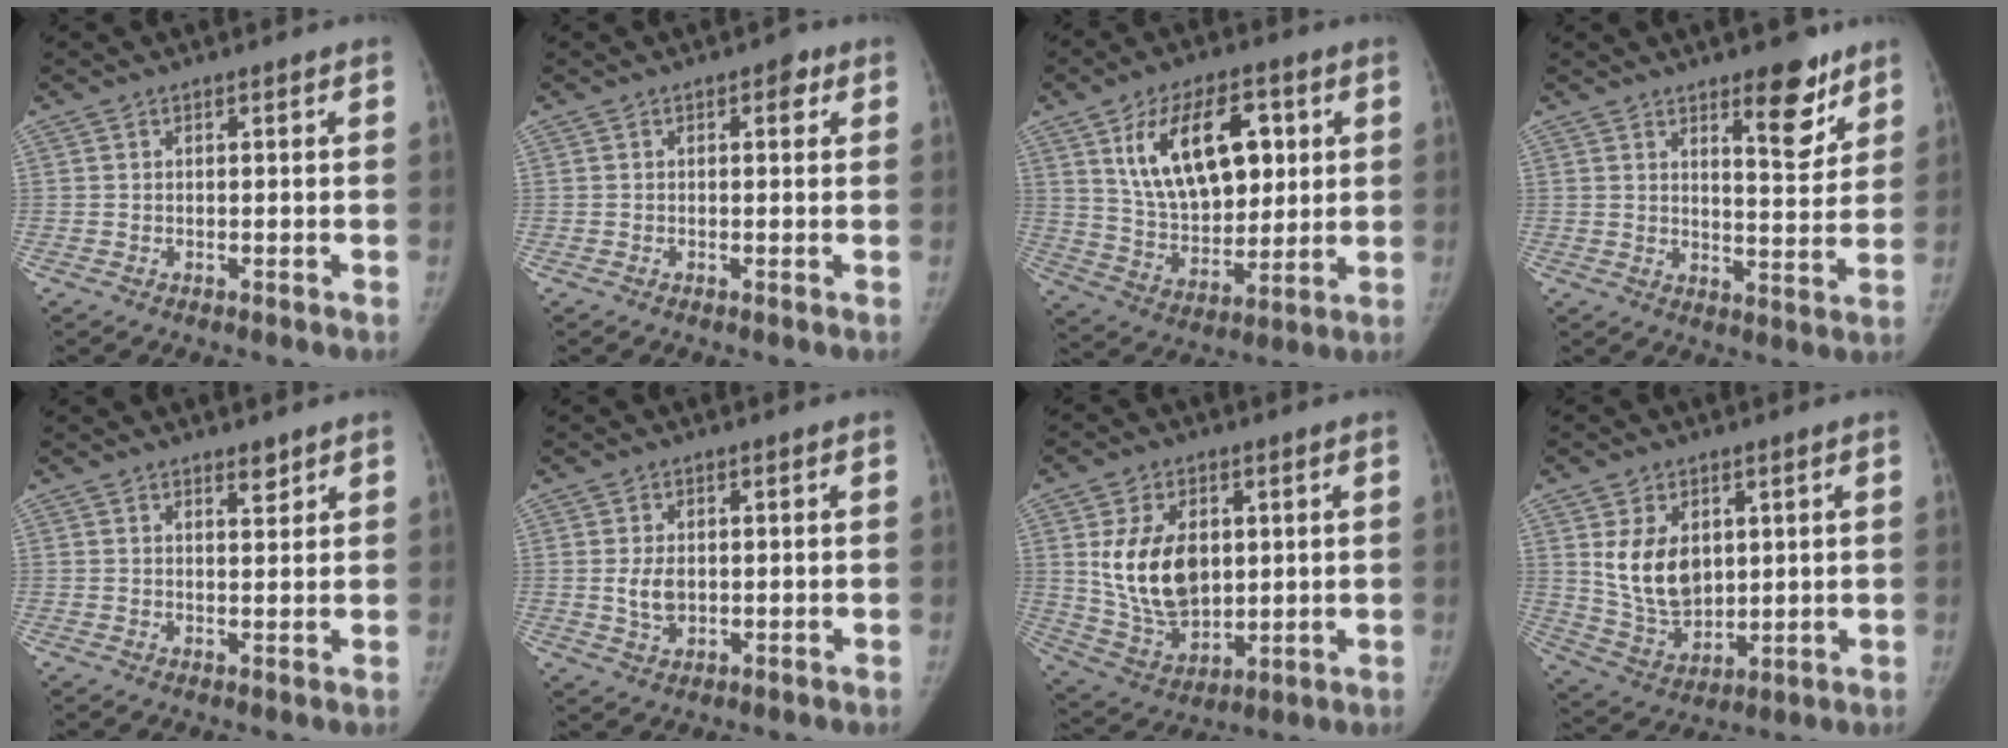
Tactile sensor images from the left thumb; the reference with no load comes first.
{"total": 2.0, "force": [0.8, 1.2, 1.4], "torque": [-0.005, 0.002, 0.006]}
{"total": 19.0, "force": [6.4, 10.9, 14.2], "torque": [-0.190, -0.023, 0.120]}
{"total": 9.8, "force": [6.4, 3.4, 6.7], "torque": [-0.063, -0.045, 0.093]}
{"total": 2.2, "force": [1.7, 0.8, 1.1], "torque": [-0.007, -0.013, 0.028]}
{"total": 4.1, "force": [0.2, 2.7, 3.1], "torque": [-0.051, -0.006, 0.010]}
{"total": 15.2, "force": [2.7, 10.1, 11.1], "torque": [-0.162, -0.020, 0.066]}
{"total": 11.7, "force": [3.0, 8.0, 7.9], "torque": [-0.107, -0.024, 0.076]}